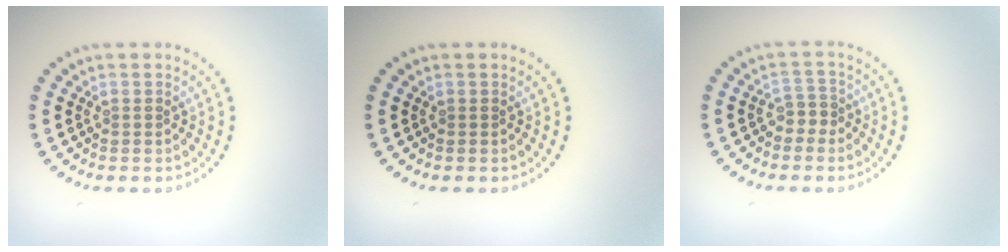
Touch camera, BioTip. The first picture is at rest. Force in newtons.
{"total": 0.0}
{"total": 1.6, "press": 1.3, "slide": 0.9}